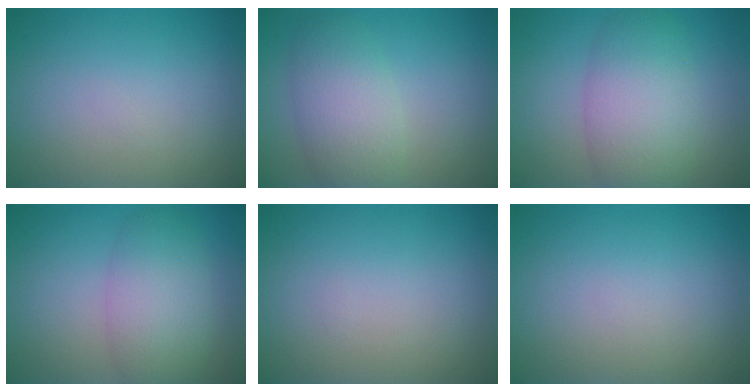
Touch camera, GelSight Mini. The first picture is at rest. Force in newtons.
{"total": 4.9, "press": 4.9, "slide": 0.3}
{"total": 6.6, "press": 6.6, "slide": 0.4}
{"total": 5.1, "press": 5.1, "slide": 0.4}
{"total": 0.0}
{"total": 0.0}